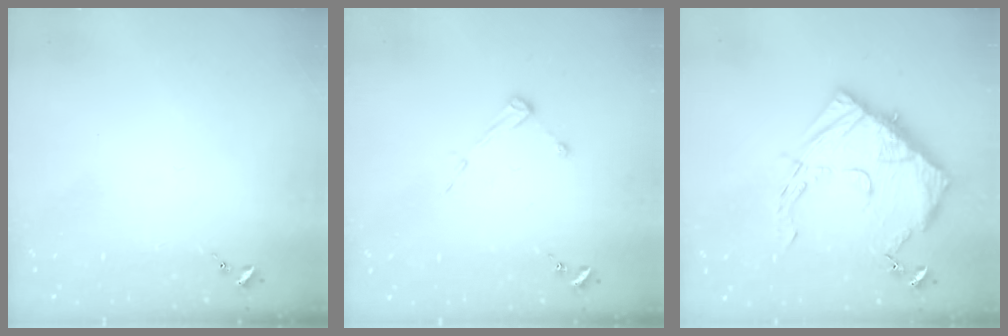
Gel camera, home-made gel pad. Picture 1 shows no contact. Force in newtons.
{"total": 4.3, "press": 4.3, "slide": 0.5}
{"total": 15.2, "press": 15.1, "slide": 1.4}